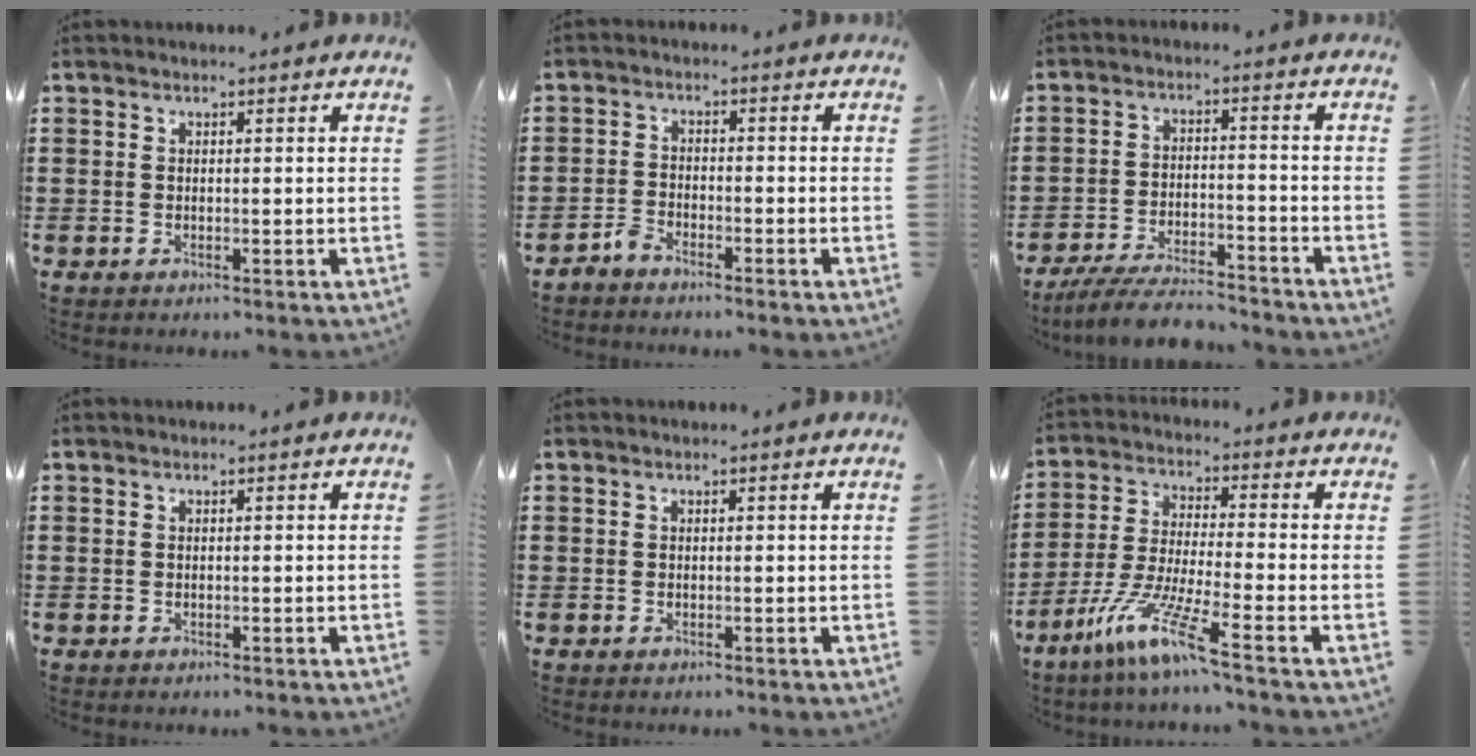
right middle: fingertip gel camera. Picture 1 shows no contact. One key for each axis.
{"total": 2.3, "fx": -2.2, "fy": 0.3, "fz": 0.5, "tx": -0.022, "ty": 0.002, "tz": -0.047}
{"total": 6.6, "fx": -6.1, "fy": 0.6, "fz": 2.4, "tx": -0.047, "ty": -0.002, "tz": -0.116}
{"total": 0.0}
{"total": 0.0}
{"total": 9.6, "fx": -6.5, "fy": 0.0, "fz": 7.0, "tx": -0.160, "ty": -0.021, "tz": -0.132}